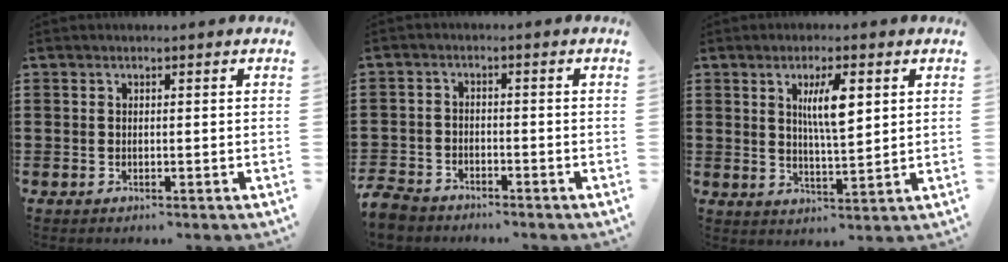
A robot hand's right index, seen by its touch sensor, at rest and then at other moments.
{"total": 3.5, "force": [-3.4, 1.0, 0.3], "torque": [-0.024, -0.001, -0.076]}
{"total": 6.3, "force": [2.1, 1.6, 5.7], "torque": [-0.109, 0.004, 0.031]}